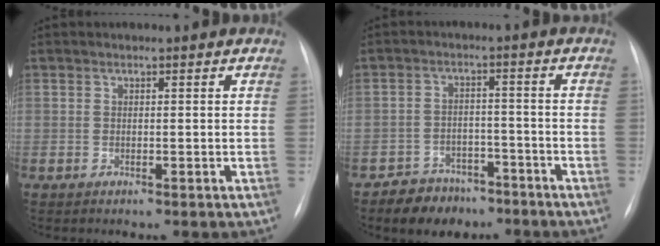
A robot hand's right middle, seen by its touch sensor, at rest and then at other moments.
{"total": 6.6, "force": [-4.9, 4.0, 1.7], "torque": [-0.028, 0.007, -0.076]}